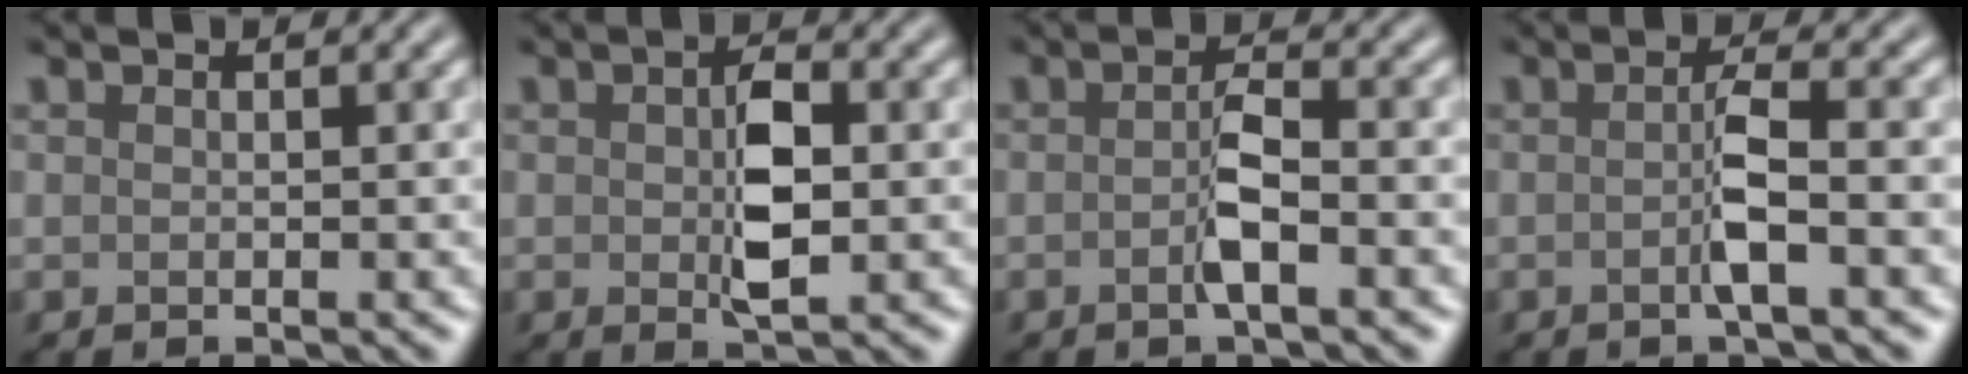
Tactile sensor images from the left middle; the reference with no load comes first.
{"total": 3.9, "force": [0.0, 1.8, 3.4], "torque": [-0.065, -0.002, 0.001]}
{"total": 2.6, "force": [-0.7, 0.5, 2.5], "torque": [-0.047, 0.003, -0.018]}
{"total": 2.7, "force": [-0.5, 0.3, 2.6], "torque": [-0.052, 0.000, -0.014]}